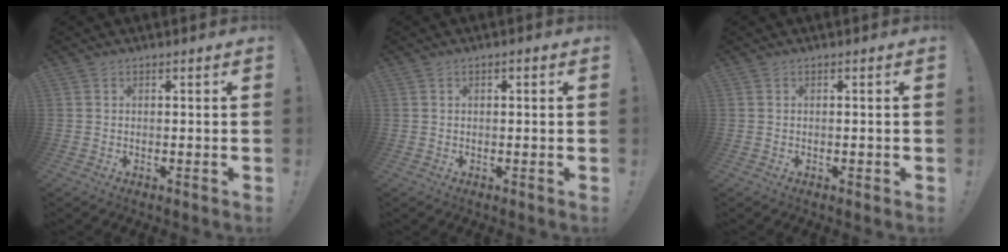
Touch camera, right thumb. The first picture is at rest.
{"total": 0.8, "force": [-0.2, 0.5, 0.6], "torque": [-0.017, 0.006, -0.003]}
{"total": 0.5, "force": [-0.2, 0.2, 0.4], "torque": [0.000, -0.003, -0.005]}